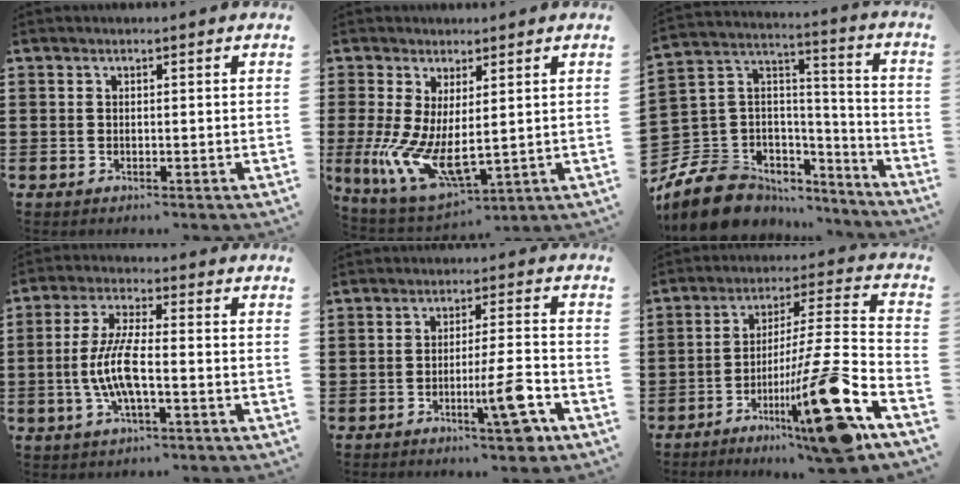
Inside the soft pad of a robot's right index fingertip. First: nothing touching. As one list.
[{"total": 8.6, "force": [-0.2, 3.1, 8.0], "torque": [-0.177, -0.030, 0.003]}, {"total": 10.8, "force": [-7.1, 7.5, 3.0], "torque": [-0.101, 0.008, -0.136]}, {"total": 7.6, "force": [-1.7, 2.2, 7.1], "torque": [-0.156, -0.009, -0.038]}, {"total": 8.6, "force": [-3.6, 1.0, 7.8], "torque": [-0.129, -0.002, -0.060]}, {"total": 18.6, "force": [-9.9, 0.3, 15.7], "torque": [-0.248, 0.009, -0.169]}]